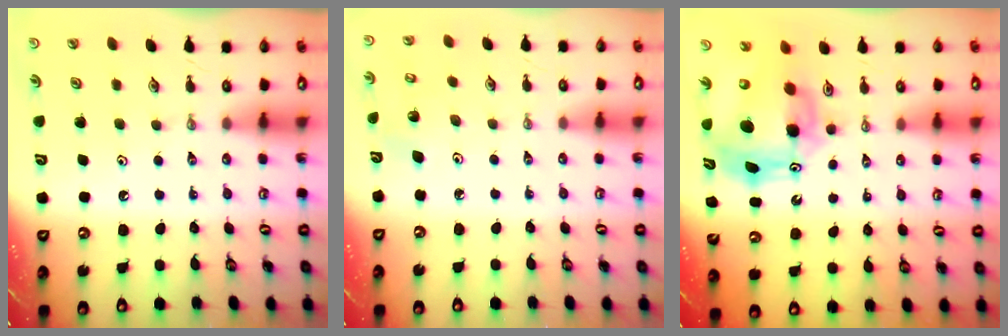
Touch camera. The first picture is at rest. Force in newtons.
{"total": 4.3, "press": 4.2, "slide": 1.0}
{"total": 12.7, "press": 12.7, "slide": 1.3}